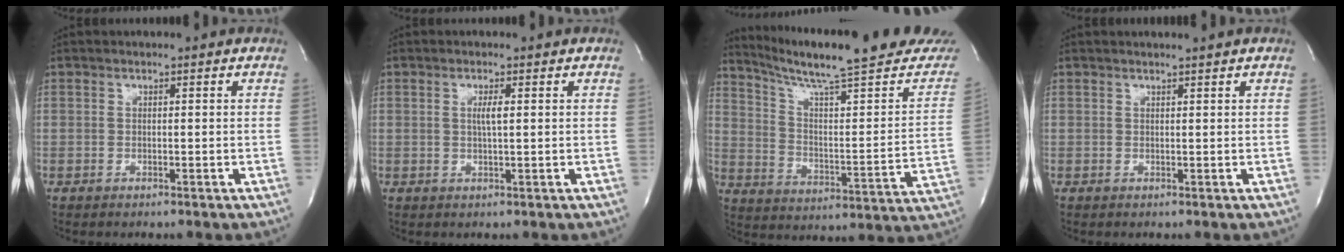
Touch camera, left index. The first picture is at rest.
{"total": 1.8, "force": [0.4, 0.0, 1.8], "torque": [-0.038, -0.001, 0.007]}
{"total": 26.7, "force": [23.5, 1.9, 12.7], "torque": [-0.195, -0.066, 0.318]}
{"total": 1.4, "force": [1.3, -0.4, 0.4], "torque": [-0.007, -0.001, 0.022]}